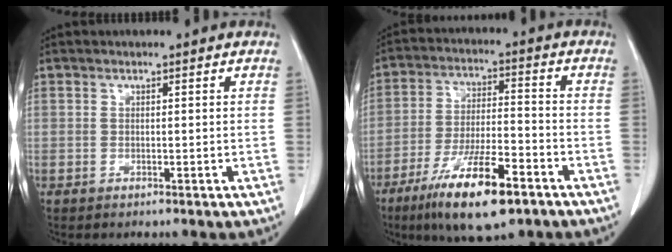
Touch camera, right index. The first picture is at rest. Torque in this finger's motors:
{"motor_torque": [1.25, -0.89, 0.68, 0.21]}